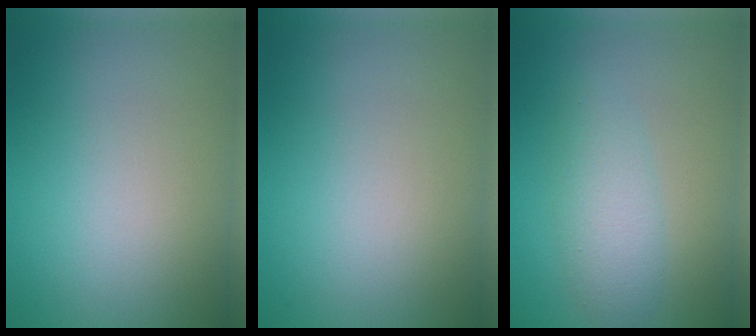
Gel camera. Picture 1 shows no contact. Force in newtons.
{"total": 0.0}
{"total": 2.8, "press": 2.8, "slide": 0.1}